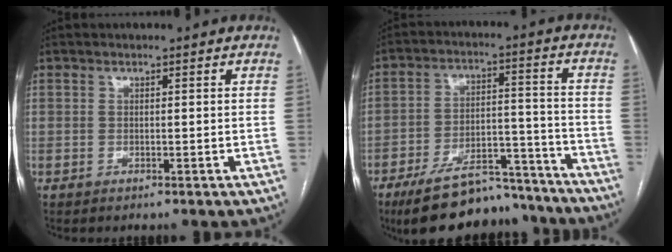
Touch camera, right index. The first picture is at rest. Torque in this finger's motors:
{"motor_torque": [1.05, -1.08, 0.62, 0.16]}